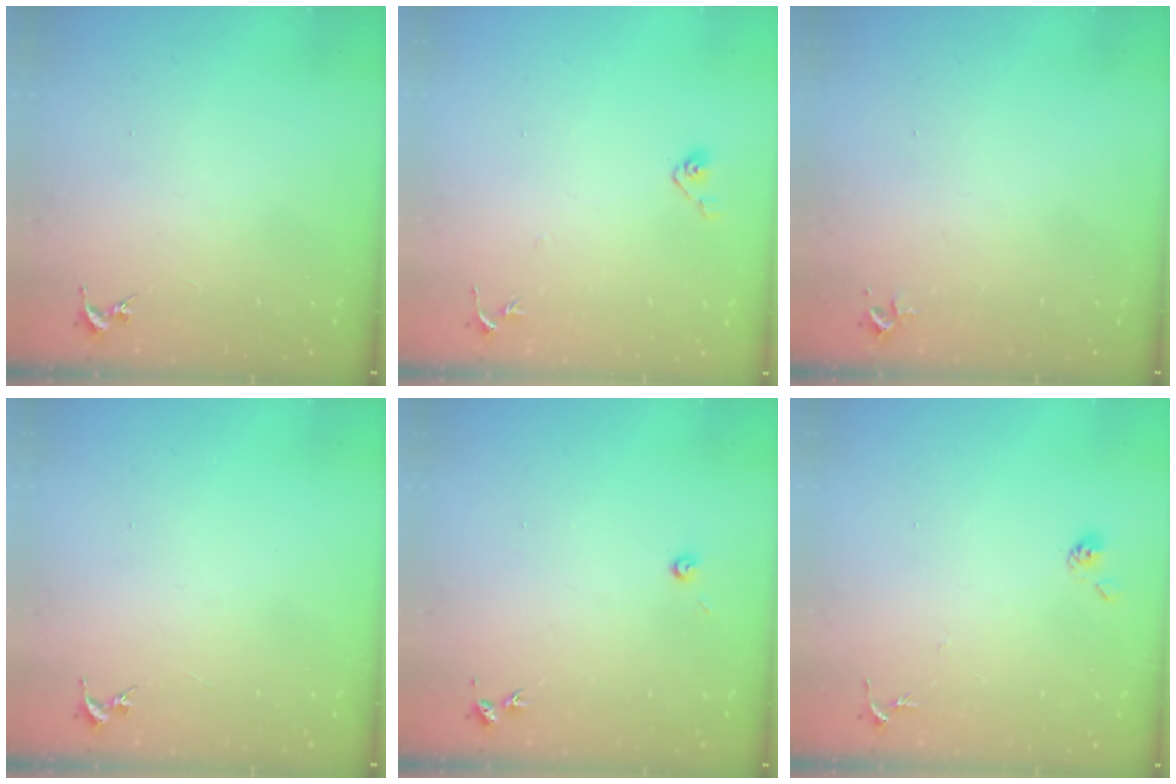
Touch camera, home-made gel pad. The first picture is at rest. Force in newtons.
{"total": 4.5, "press": 4.4, "slide": 0.8}
{"total": 2.4, "press": 2.4, "slide": 0.3}
{"total": 0.0}
{"total": 3.0, "press": 3.0, "slide": 0.3}
{"total": 5.9, "press": 5.9, "slide": 0.5}